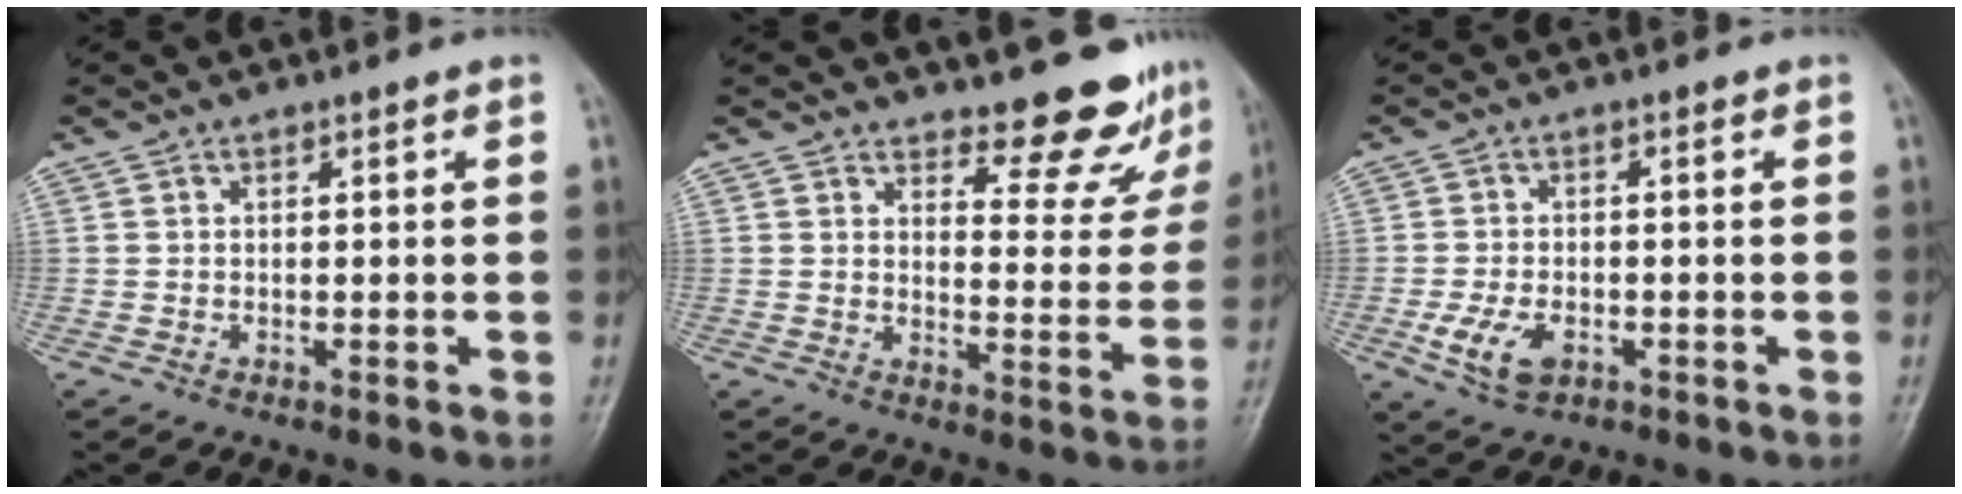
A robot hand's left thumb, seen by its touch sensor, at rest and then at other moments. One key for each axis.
{"total": 10.5, "fx": 9.8, "fy": 3.0, "fz": 2.5, "tx": 0.000, "ty": -0.095, "tz": 0.115}
{"total": 6.2, "fx": -2.2, "fy": 3.8, "fz": 4.3, "tx": -0.085, "ty": -0.001, "tz": -0.036}